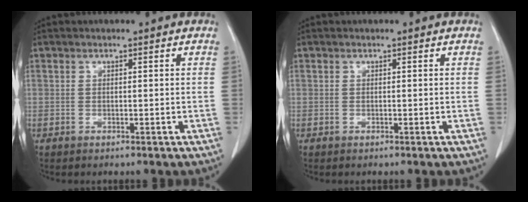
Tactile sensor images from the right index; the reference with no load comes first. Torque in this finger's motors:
{"motor_torque": [0.00, 0.00, 0.00, -0.01]}